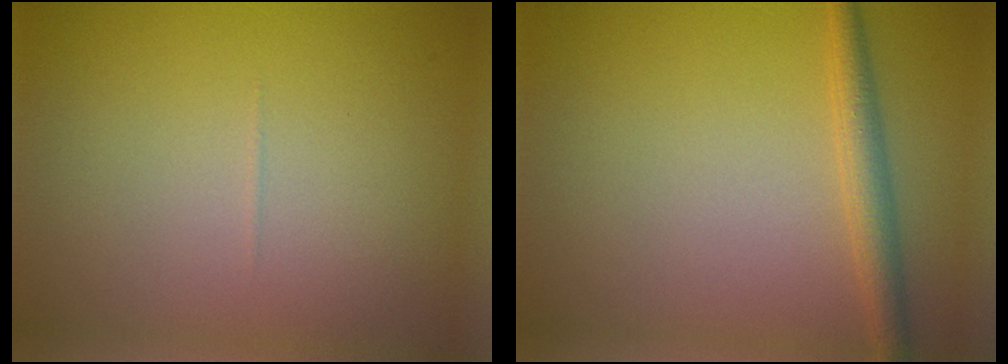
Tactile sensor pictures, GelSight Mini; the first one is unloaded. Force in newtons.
{"total": 2.3, "press": 2.2, "slide": 0.1}